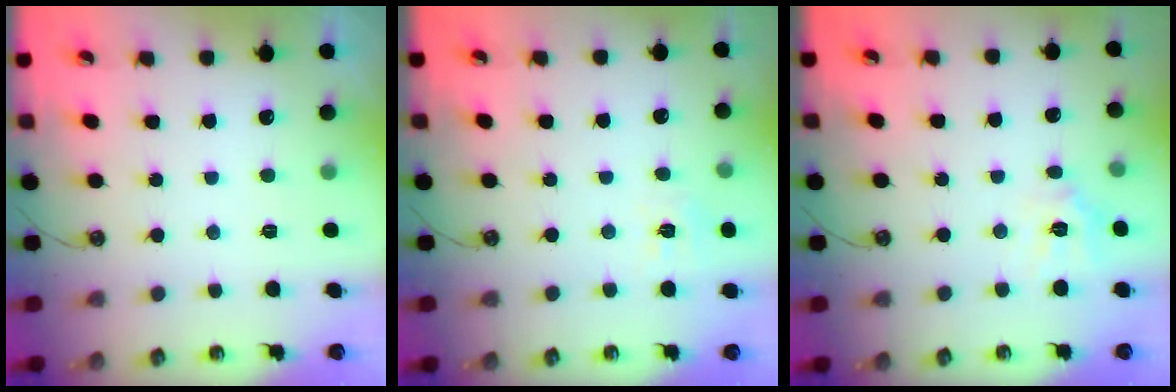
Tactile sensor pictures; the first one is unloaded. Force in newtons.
{"total": 7.3, "press": 7.3, "slide": 0.7}
{"total": 8.9, "press": 8.9, "slide": 0.9}